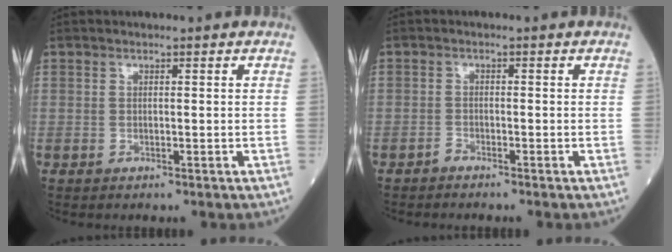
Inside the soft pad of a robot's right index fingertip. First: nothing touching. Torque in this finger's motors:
{"motor_torque": [0.03, -0.05, -0.16, -0.21]}